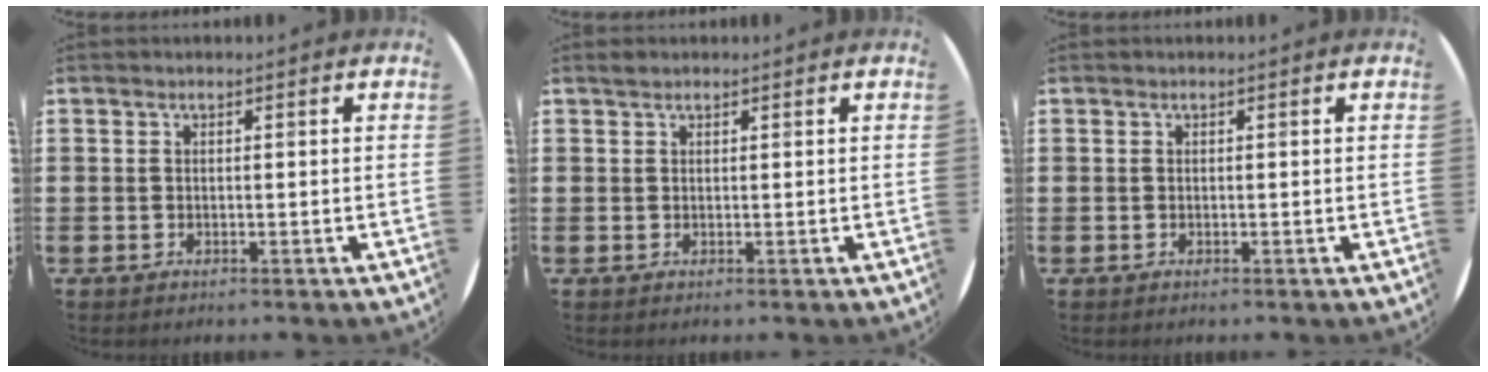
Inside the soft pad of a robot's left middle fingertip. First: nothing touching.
{"total": 0.7, "force": [0.6, 0.2, 0.0], "torque": [-0.001, 0.003, 0.012]}
{"total": 0.0}